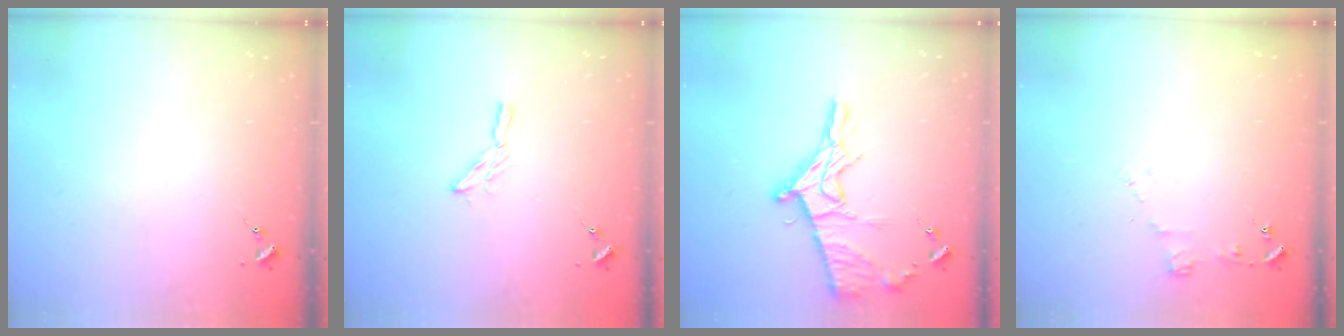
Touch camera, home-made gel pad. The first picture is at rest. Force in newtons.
{"total": 5.3, "press": 5.3, "slide": 0.5}
{"total": 16.9, "press": 16.8, "slide": 1.4}
{"total": 4.0, "press": 3.9, "slide": 0.5}